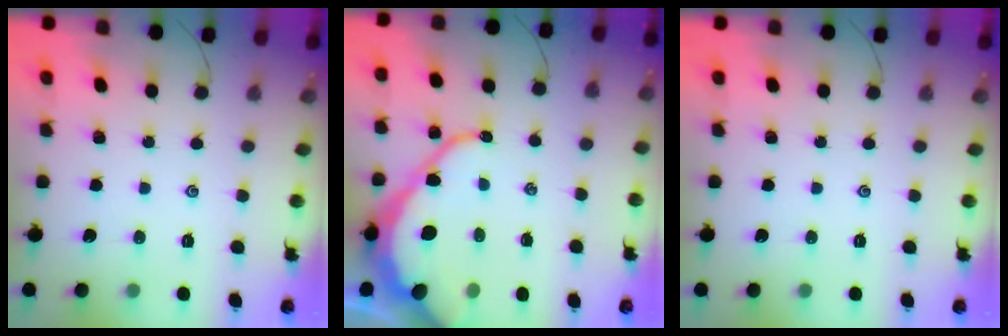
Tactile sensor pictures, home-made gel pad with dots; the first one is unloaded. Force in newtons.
{"total": 14.0, "press": 13.9, "slide": 1.5}
{"total": 0.0}